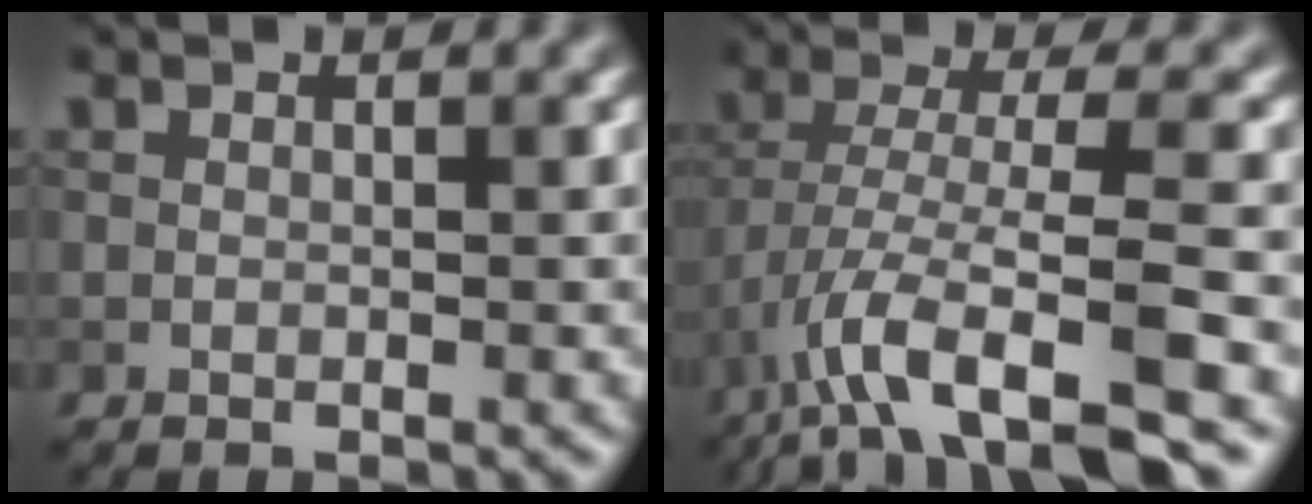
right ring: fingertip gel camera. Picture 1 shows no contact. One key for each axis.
{"total": 8.3, "fx": -4.4, "fy": 2.1, "fz": 6.7, "tx": -0.126, "ty": 0.003, "tz": -0.083}